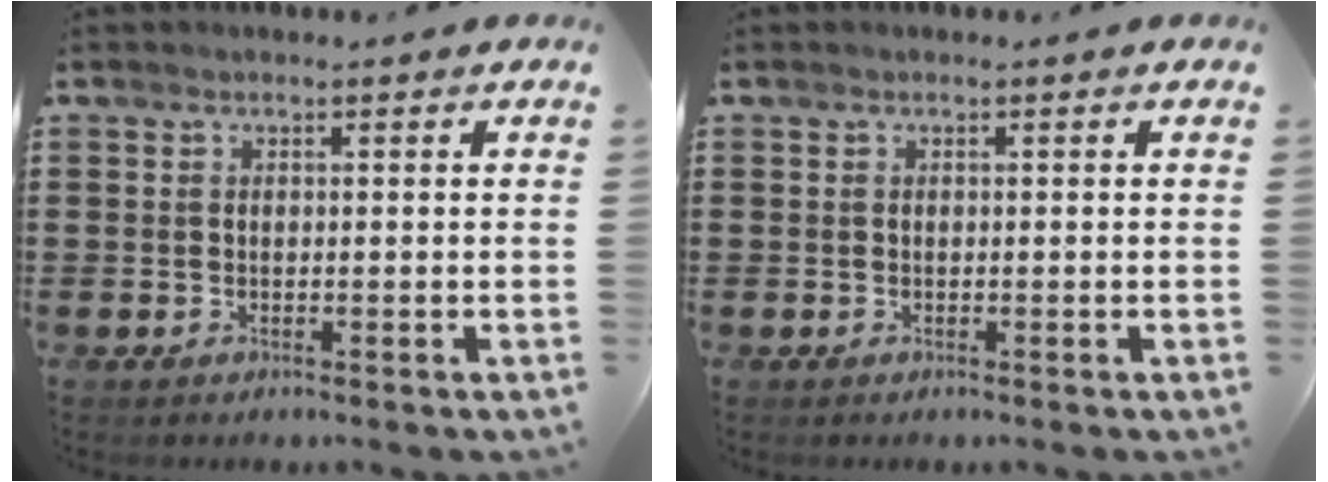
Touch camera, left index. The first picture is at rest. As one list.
[{"total": 0.0}]